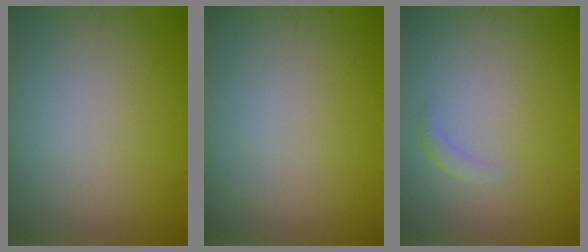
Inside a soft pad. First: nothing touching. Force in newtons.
{"total": 0.0}
{"total": 0.9, "press": 0.9, "slide": 0.0}